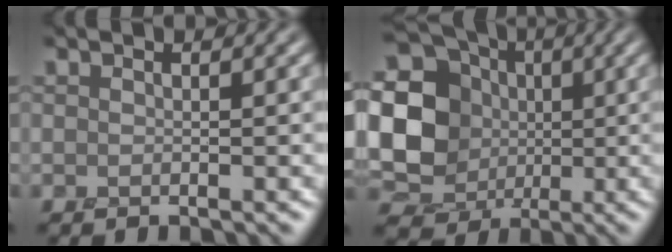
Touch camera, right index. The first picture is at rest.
{"total": 16.9, "force": [1.0, 15.6, 6.3], "torque": [-0.185, 0.024, -0.015]}